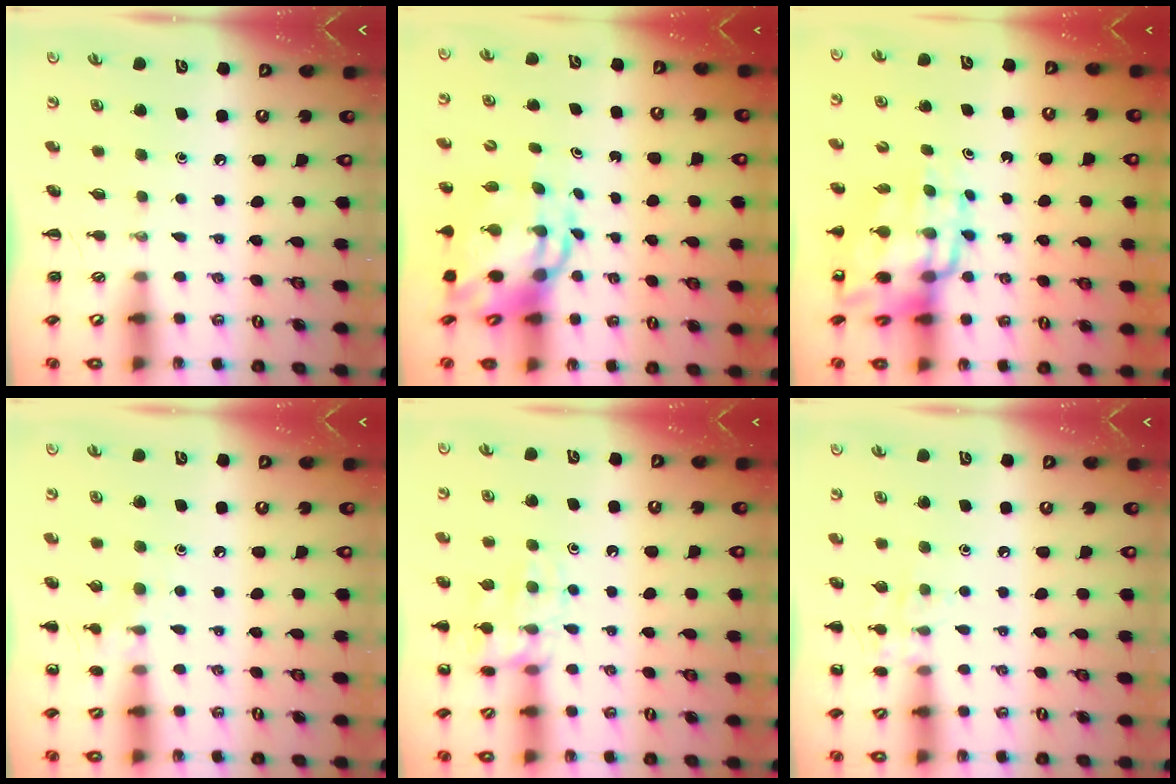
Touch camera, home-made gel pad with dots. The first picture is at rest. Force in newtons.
{"total": 8.2, "press": 8.0, "slide": 1.9}
{"total": 16.0, "press": 15.4, "slide": 4.2}
{"total": 7.5, "press": 7.2, "slide": 2.2}
{"total": 13.7, "press": 13.7, "slide": 0.8}
{"total": 8.1, "press": 7.9, "slide": 1.7}